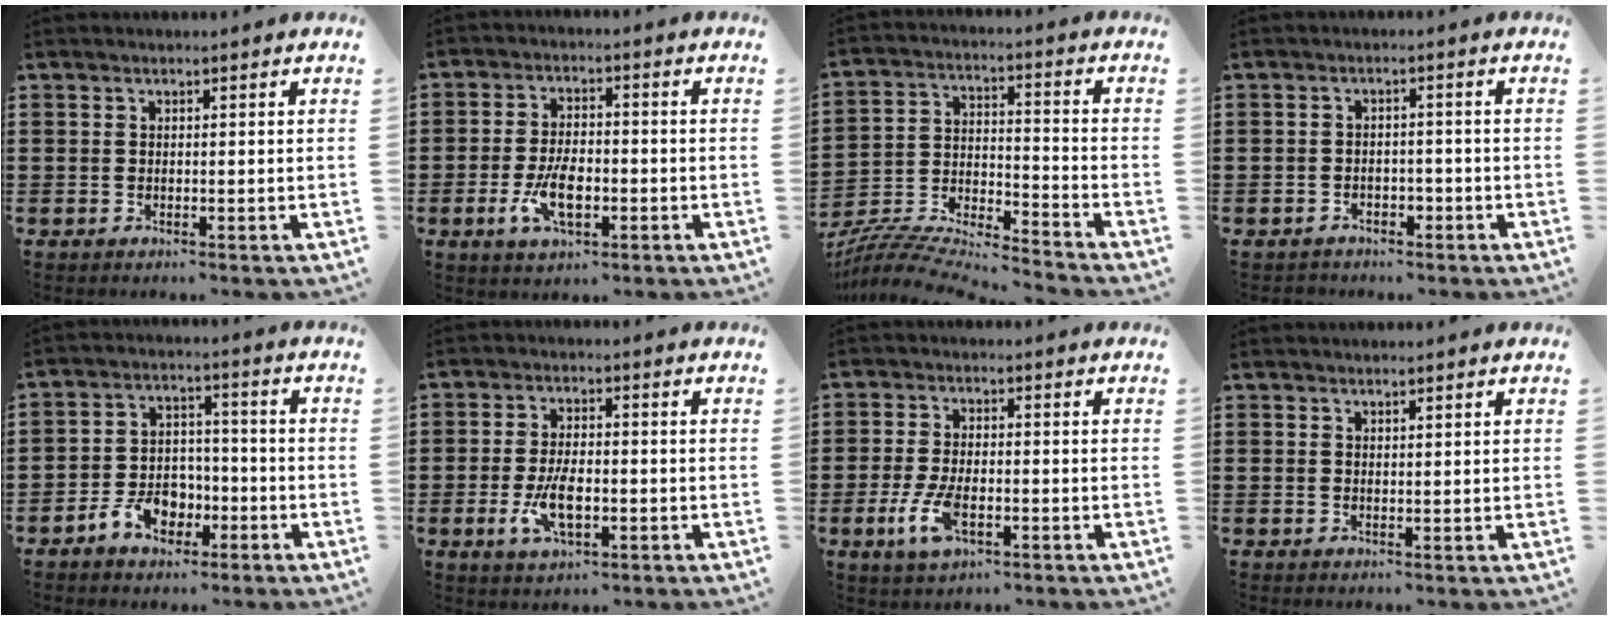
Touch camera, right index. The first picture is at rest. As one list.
[{"total": 6.7, "force": [-2.0, 3.2, 5.6], "torque": [-0.118, 0.000, -0.039]}, {"total": 7.0, "force": [-6.8, 0.8, 1.8], "torque": [-0.047, -0.009, -0.140]}, {"total": 2.0, "force": [-1.5, 1.3, 0.3], "torque": [-0.009, 0.001, -0.031]}, {"total": 6.7, "force": [-3.3, 4.8, 3.4], "torque": [-0.077, 0.016, -0.064]}, {"total": 6.3, "force": [-1.7, 2.9, 5.4], "torque": [-0.117, -0.003, -0.034]}, {"total": 6.2, "force": [-2.2, 2.8, 5.1], "torque": [-0.117, -0.007, -0.044]}, {"total": 0.8, "force": [0.7, 0.2, 0.2], "torque": [-0.004, 0.002, 0.013]}]